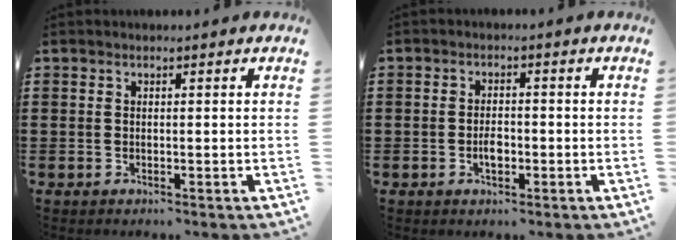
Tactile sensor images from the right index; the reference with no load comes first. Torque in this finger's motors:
{"motor_torque": [2.14, 0.00, 0.78, 0.05]}